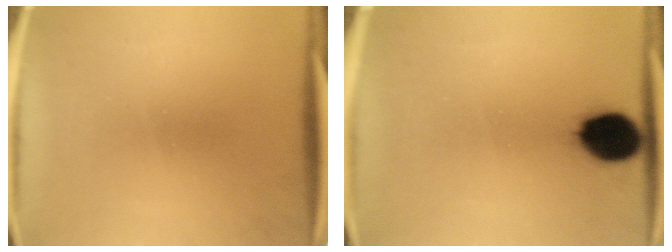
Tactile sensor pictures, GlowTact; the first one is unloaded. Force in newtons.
{"total": 10.7}